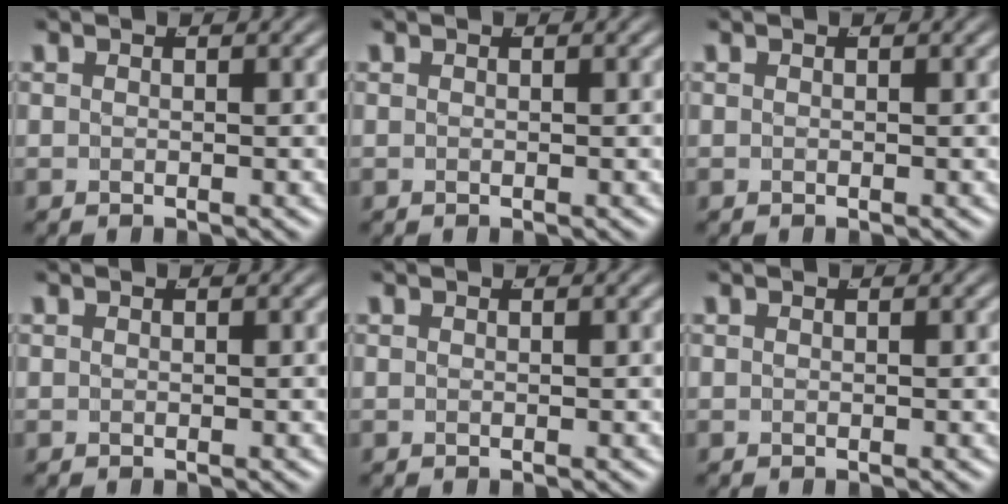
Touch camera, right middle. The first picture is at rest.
{"total": 0.0}
{"total": 0.0}
{"total": 0.0}
{"total": 0.0}
{"total": 0.0}